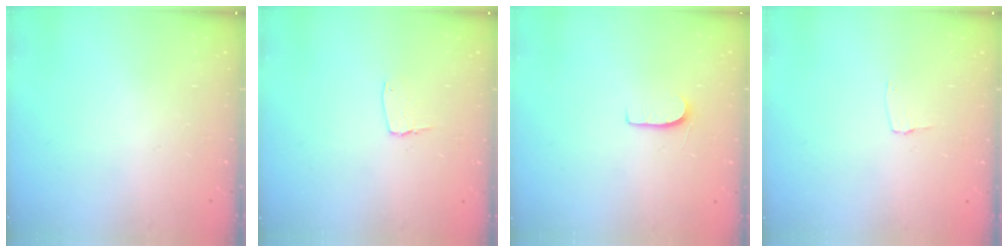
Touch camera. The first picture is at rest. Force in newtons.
{"total": 5.4, "press": 5.3, "slide": 0.5}
{"total": 5.9, "press": 5.9, "slide": 0.4}
{"total": 2.7, "press": 2.7, "slide": 0.3}